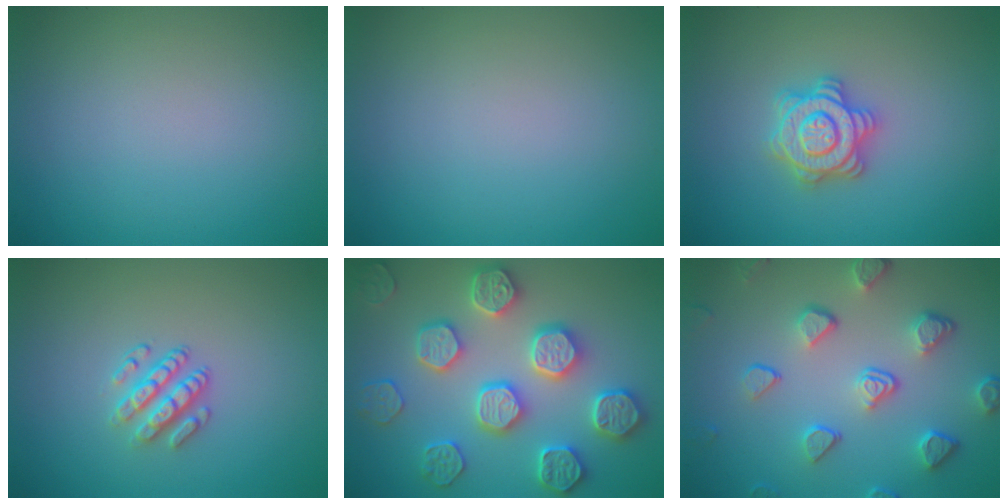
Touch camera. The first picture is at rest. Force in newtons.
{"total": 0.0}
{"total": 4.4, "press": 4.3, "slide": 0.7}
{"total": 2.3, "press": 1.9, "slide": 1.4}
{"total": 6.3, "press": 5.9, "slide": 2.1}
{"total": 5.0, "press": 3.8, "slide": 3.2}